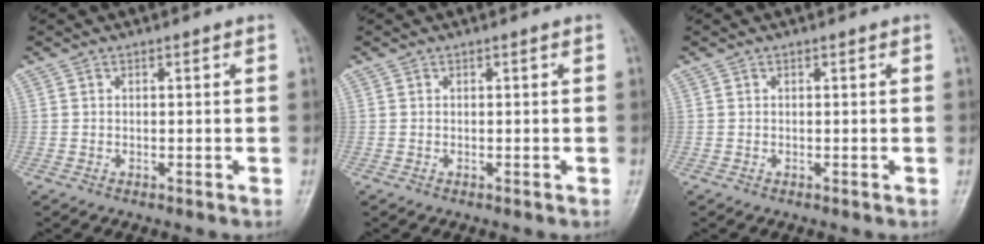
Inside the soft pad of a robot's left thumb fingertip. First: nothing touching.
{"total": 0.0}
{"total": 0.0}